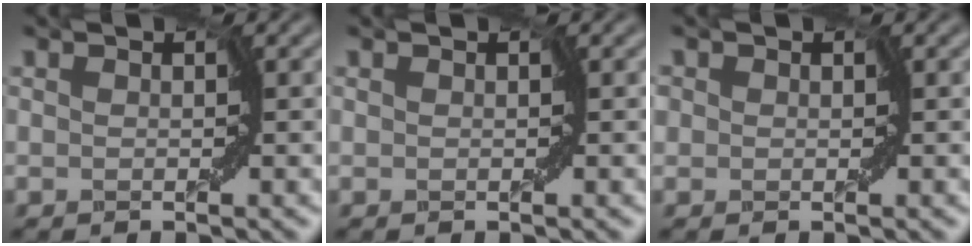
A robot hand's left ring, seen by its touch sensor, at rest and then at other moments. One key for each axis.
{"total": 0.0}
{"total": 1.6, "fx": 0.8, "fy": 1.2, "fz": 0.5, "tx": 0.000, "ty": 0.008, "tz": -0.010}